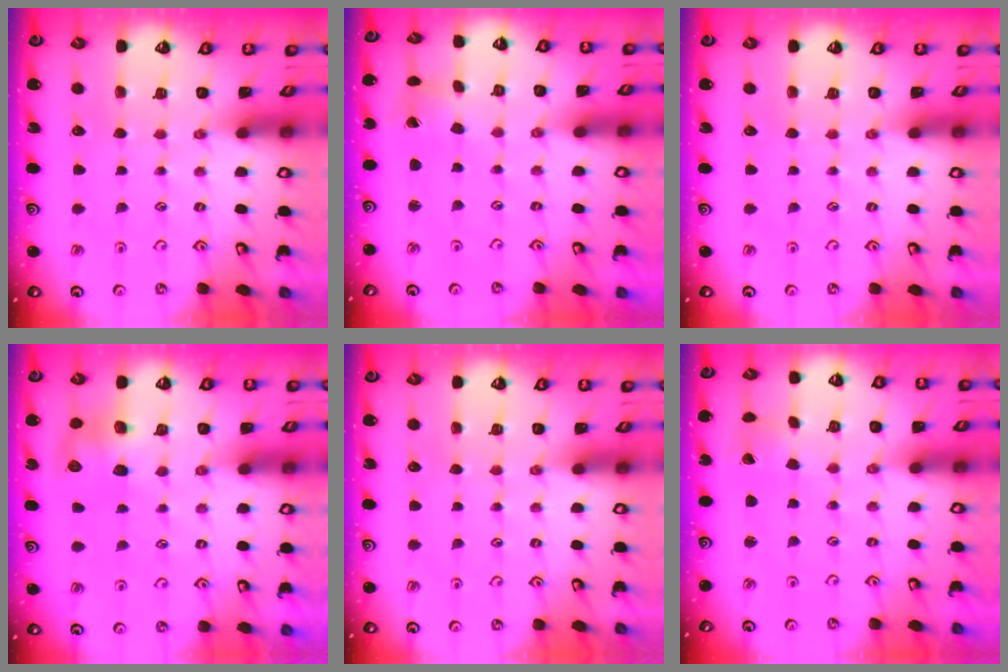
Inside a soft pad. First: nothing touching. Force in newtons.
{"total": 2.0, "press": 2.0, "slide": 0.2}
{"total": 0.0}
{"total": 8.1, "press": 8.0, "slide": 0.2}
{"total": 0.0}
{"total": 2.1, "press": 2.1, "slide": 0.3}